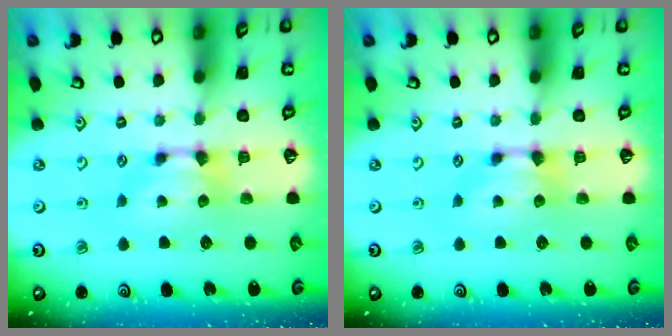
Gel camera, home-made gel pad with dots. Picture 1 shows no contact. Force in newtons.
{"total": 0.0}